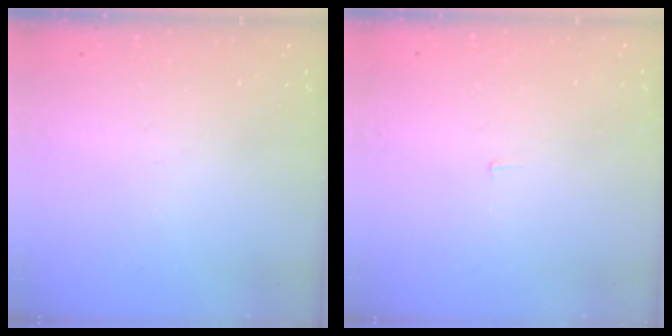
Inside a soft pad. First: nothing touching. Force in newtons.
{"total": 2.2, "press": 2.2, "slide": 0.1}